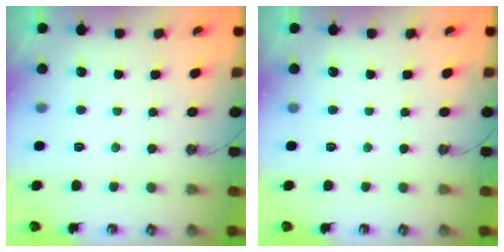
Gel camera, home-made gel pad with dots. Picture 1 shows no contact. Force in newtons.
{"total": 0.0}